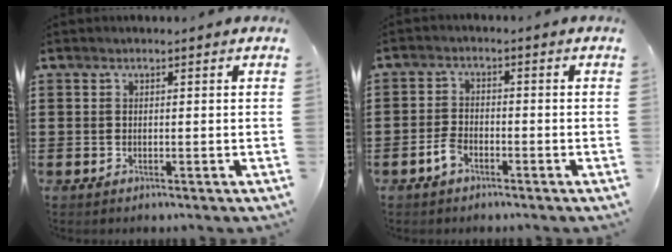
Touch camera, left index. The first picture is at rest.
{"total": 2.9, "force": [-1.8, 1.3, 1.8], "torque": [-0.042, 0.003, -0.036]}